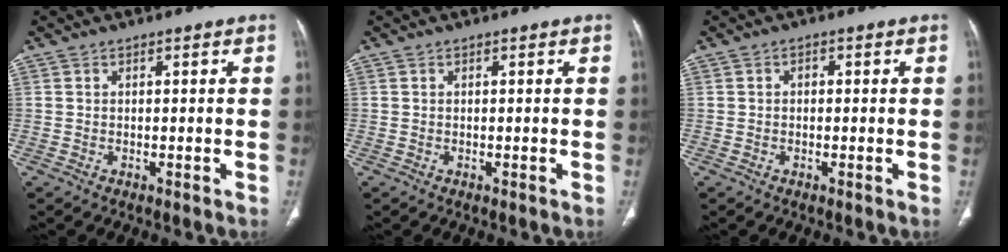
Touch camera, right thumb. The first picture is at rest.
{"total": 0.0}
{"total": 1.0, "force": [0.1, 0.8, 0.6], "torque": [-0.007, 0.005, -0.001]}